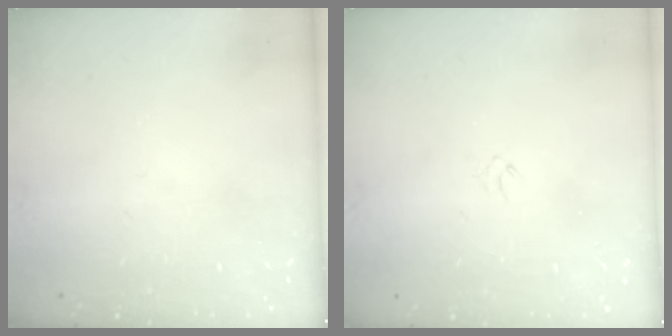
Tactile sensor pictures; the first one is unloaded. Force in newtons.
{"total": 0.9, "press": 0.8, "slide": 0.4}